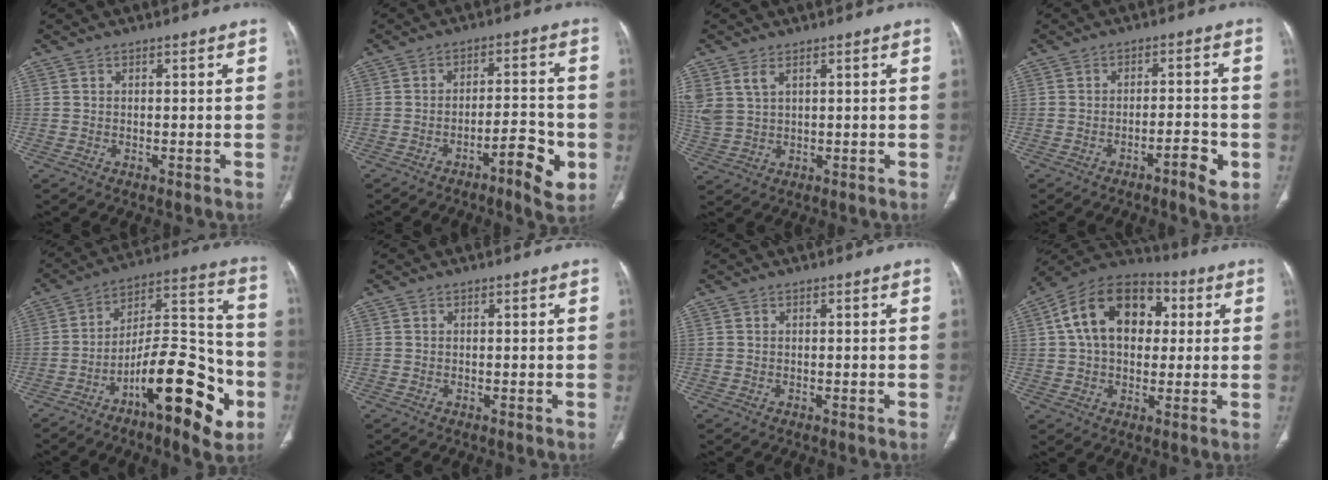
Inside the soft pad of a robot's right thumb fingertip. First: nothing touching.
{"total": 8.1, "force": [-3.5, 2.3, 6.9], "torque": [-0.095, 0.026, -0.051]}
{"total": 6.3, "force": [2.9, 4.0, 3.8], "torque": [-0.095, -0.001, 0.071]}
{"total": 5.2, "force": [-2.4, 1.4, 4.4], "torque": [-0.067, 0.018, -0.034]}
{"total": 21.5, "force": [-9.1, 7.4, 18.0], "torque": [-0.254, 0.070, -0.141]}
{"total": 0.0}
{"total": 0.0}
{"total": 17.4, "force": [3.6, 11.9, 12.2], "torque": [-0.181, 0.023, 0.052]}